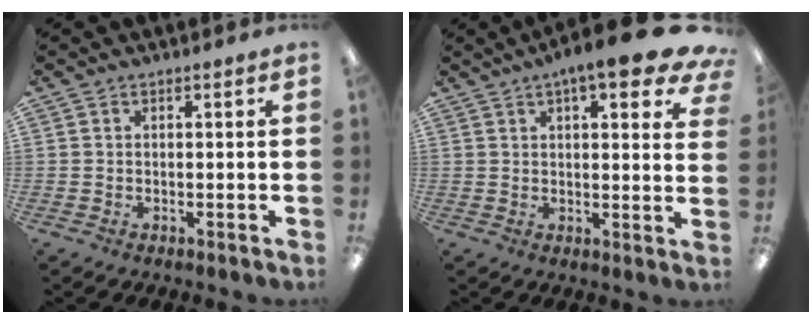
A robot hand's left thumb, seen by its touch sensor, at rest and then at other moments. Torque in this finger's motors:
{"motor_torque": [0.63, 0.63, 1.50, -1.27, 0.23]}